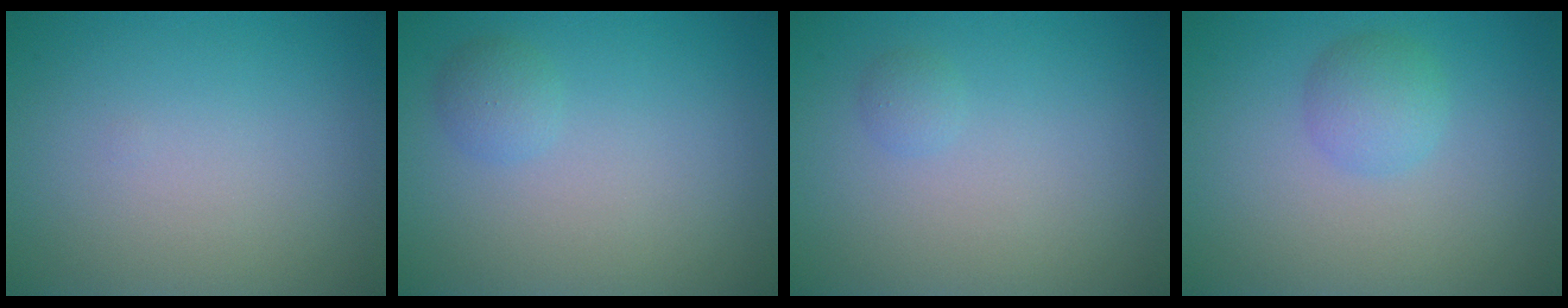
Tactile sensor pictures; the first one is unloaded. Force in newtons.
{"total": 1.3, "press": 1.3, "slide": 0.1}
{"total": 0.7, "press": 0.7, "slide": 0.1}
{"total": 2.2, "press": 2.2, "slide": 0.0}